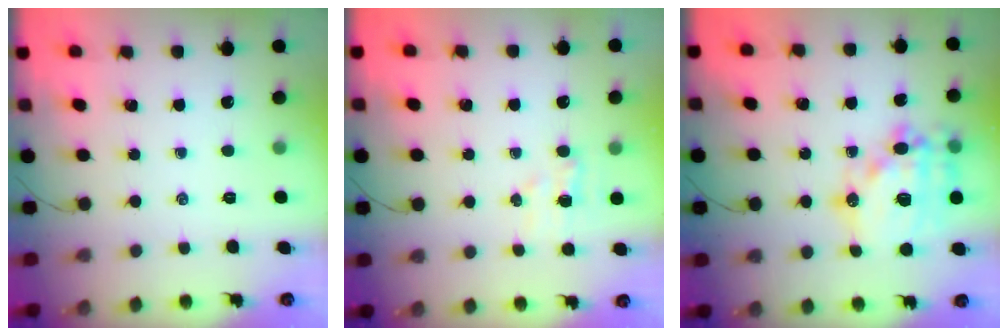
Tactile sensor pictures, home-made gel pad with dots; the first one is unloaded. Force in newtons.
{"total": 5.4, "press": 5.3, "slide": 1.2}
{"total": 19.3, "press": 18.9, "slide": 4.1}